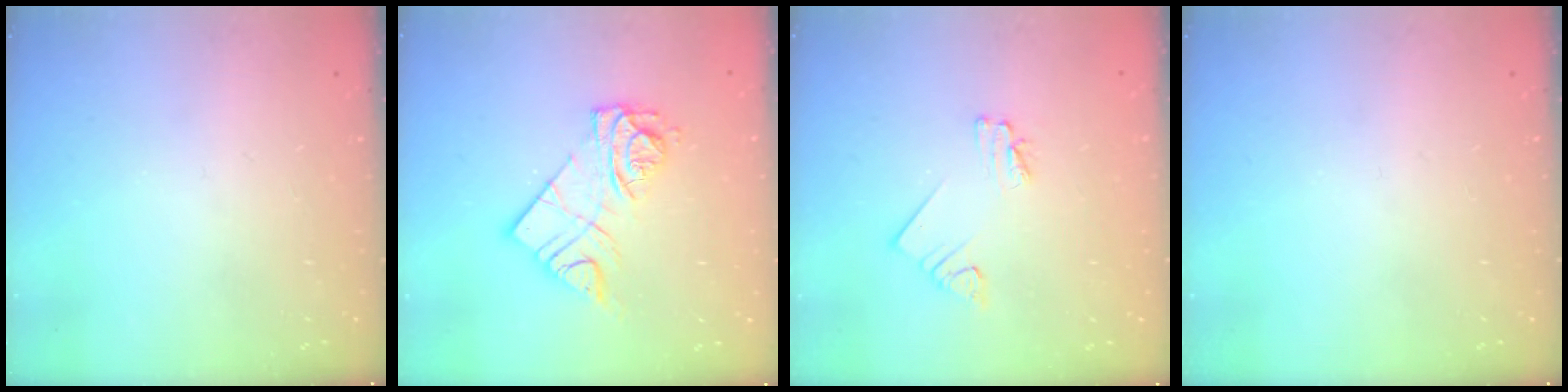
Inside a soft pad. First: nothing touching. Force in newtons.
{"total": 11.4, "press": 11.4, "slide": 0.6}
{"total": 2.5, "press": 2.5, "slide": 0.2}
{"total": 0.0}